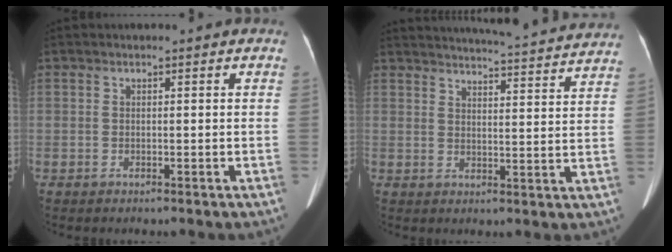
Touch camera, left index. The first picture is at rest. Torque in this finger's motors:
{"motor_torque": [-0.03, -0.38, -0.06, 0.00]}